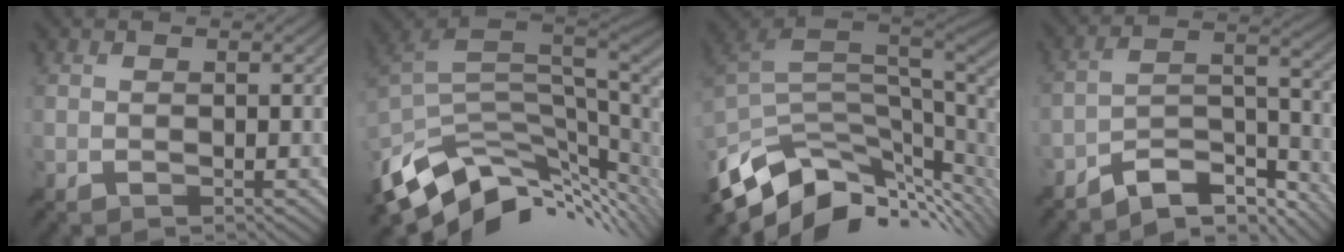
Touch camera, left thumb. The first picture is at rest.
{"total": 12.1, "force": [-3.9, 6.5, 9.5], "torque": [-0.201, -0.030, -0.057]}
{"total": 13.0, "force": [-4.5, 7.4, 9.8], "torque": [-0.209, -0.034, -0.068]}
{"total": 9.0, "force": [-7.5, 2.8, 4.2], "torque": [-0.060, 0.004, -0.144]}